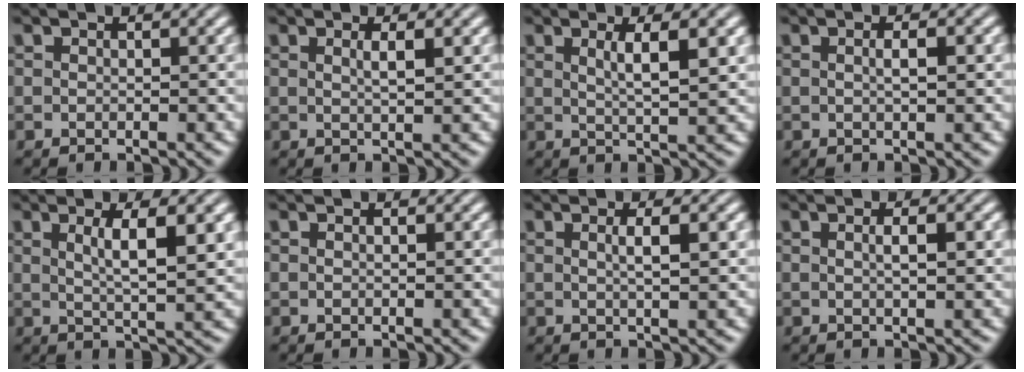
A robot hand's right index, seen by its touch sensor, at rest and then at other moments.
{"total": 1.8, "force": [0.5, -1.2, 1.3], "torque": [-0.012, -0.002, 0.015]}
{"total": 3.1, "force": [1.1, -1.1, 2.7], "torque": [-0.033, -0.002, 0.027]}
{"total": 1.4, "force": [-0.2, -0.6, 1.3], "torque": [-0.014, -0.001, -0.001]}
{"total": 3.7, "force": [1.1, -1.0, 3.4], "torque": [-0.043, -0.003, 0.028]}
{"total": 0.0}
{"total": 2.0, "force": [0.4, -1.1, 1.7], "torque": [-0.017, -0.001, 0.010]}
{"total": 1.6, "force": [0.1, -0.8, 1.4], "torque": [-0.012, 0.000, 0.004]}